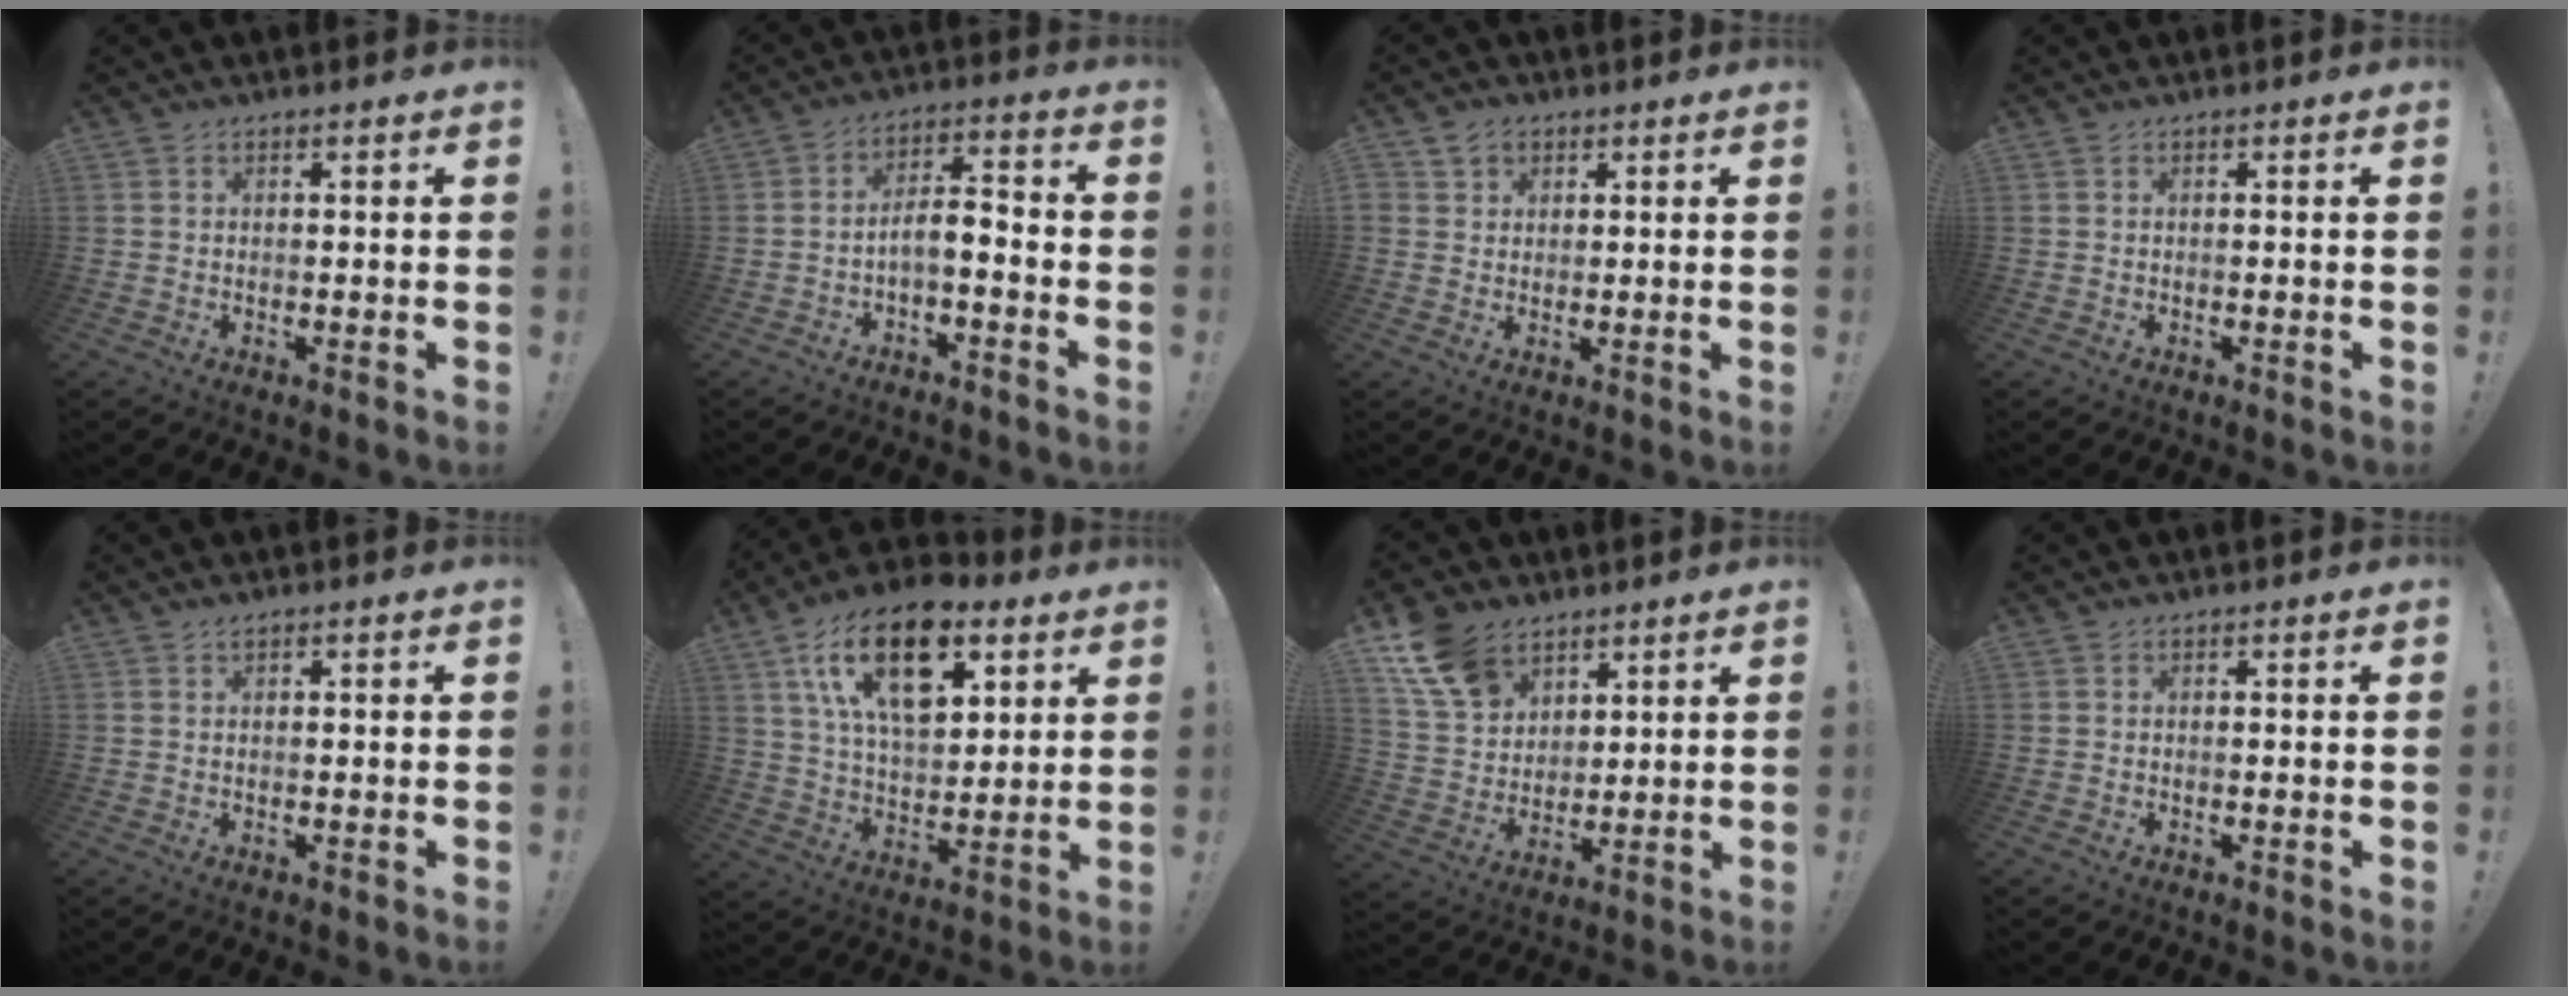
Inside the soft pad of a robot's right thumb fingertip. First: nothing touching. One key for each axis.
{"total": 6.0, "fx": -3.3, "fy": 2.2, "fz": 4.5, "tx": -0.079, "ty": 0.012, "tz": -0.057}
{"total": 3.6, "fx": 1.7, "fy": 3.0, "fz": 0.9, "tx": -0.013, "ty": -0.003, "tz": 0.032}
{"total": 0.0}
{"total": 0.6, "fx": 0.5, "fy": 0.0, "fz": 0.3, "tx": -0.008, "ty": 0.002, "tz": 0.010}
{"total": 20.8, "fx": 10.1, "fy": 11.5, "fz": 14.1, "tx": -0.240, "ty": -0.036, "tz": 0.176}
{"total": 13.9, "fx": 8.5, "fy": 9.2, "fz": 6.1, "tx": -0.114, "ty": -0.039, "tz": 0.169}
{"total": 0.0}